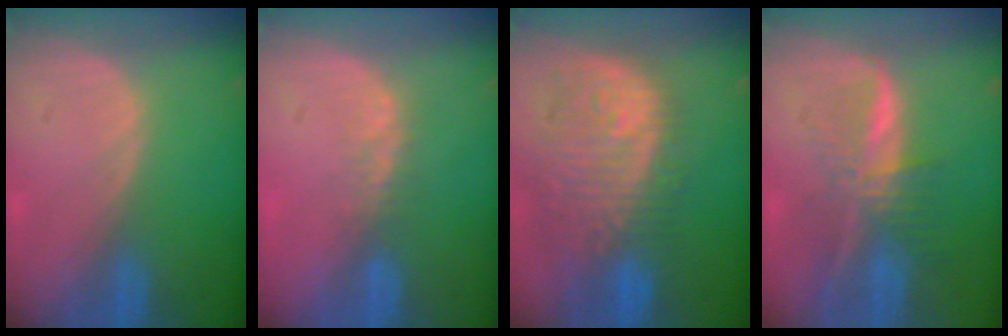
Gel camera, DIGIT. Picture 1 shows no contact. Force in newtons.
{"total": 2.5, "press": 1.9, "slide": 1.5}
{"total": 12.1, "press": 10.8, "slide": 5.5}
{"total": 7.8, "press": 6.5, "slide": 4.2}